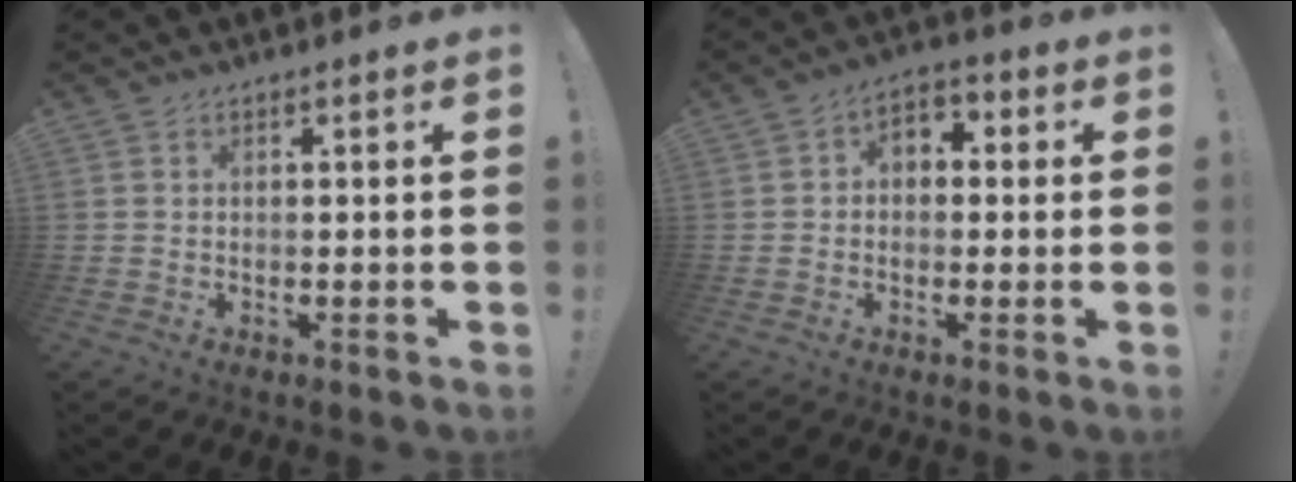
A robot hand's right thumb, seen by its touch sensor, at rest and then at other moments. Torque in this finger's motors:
{"motor_torque": [0.10, 0.10, -0.02, 0.16, -0.01]}